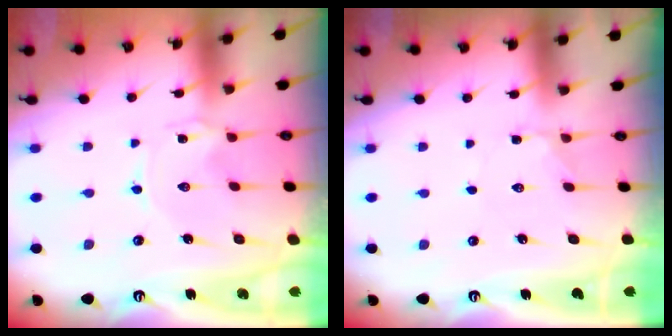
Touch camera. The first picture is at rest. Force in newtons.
{"total": 2.2, "press": 2.2, "slide": 0.6}